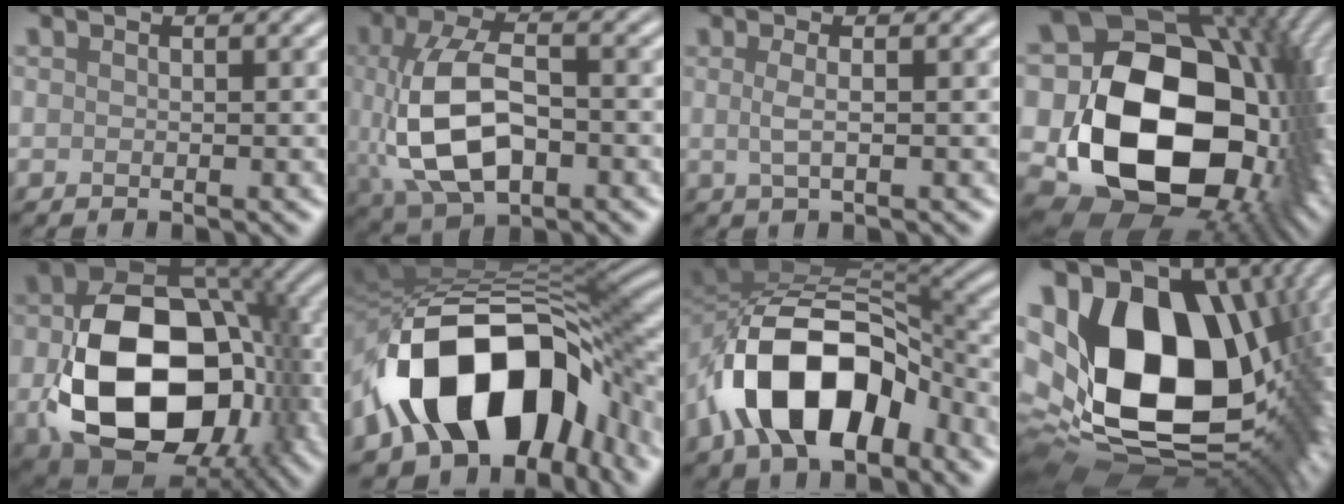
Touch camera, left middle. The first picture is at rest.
{"total": 8.9, "force": [-0.9, 5.0, 7.3], "torque": [-0.161, -0.007, -0.008]}
{"total": 1.5, "force": [0.2, 0.1, 1.5], "torque": [-0.036, -0.002, 0.005]}
{"total": 20.7, "force": [-0.3, 15.0, 14.3], "torque": [-0.279, -0.037, 0.035]}
{"total": 15.3, "force": [-3.3, 10.1, 11.0], "torque": [-0.193, -0.031, -0.054]}
{"total": 15.5, "force": [-5.8, 9.1, 11.2], "torque": [-0.179, 0.002, -0.095]}
{"total": 12.3, "force": [-5.1, 6.8, 8.8], "torque": [-0.150, 0.006, -0.092]}
{"total": 19.9, "force": [2.9, 13.4, 14.5], "torque": [-0.295, -0.047, 0.097]}